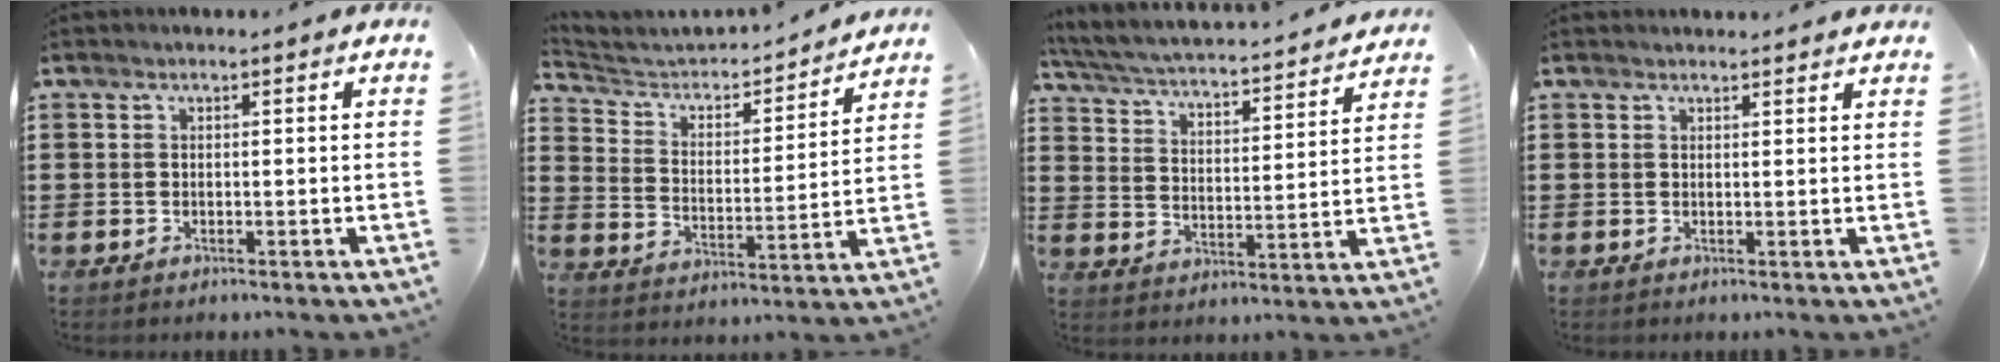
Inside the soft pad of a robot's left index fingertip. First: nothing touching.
{"total": 3.5, "force": [3.2, 1.4, 0.7], "torque": [-0.040, -0.031, 0.043]}
{"total": 3.5, "force": [3.3, -0.1, 1.2], "torque": [-0.043, -0.032, 0.045]}
{"total": 1.3, "force": [1.3, 0.1, 0.0], "torque": [-0.004, 0.001, 0.026]}